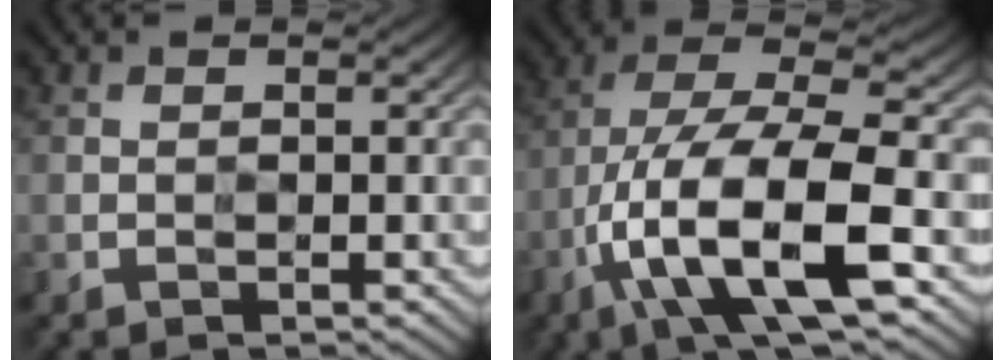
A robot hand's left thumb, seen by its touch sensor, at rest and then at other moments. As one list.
[{"total": 13.9, "force": [-6.1, 4.8, 11.5], "torque": [-0.228, -0.008, -0.110]}]